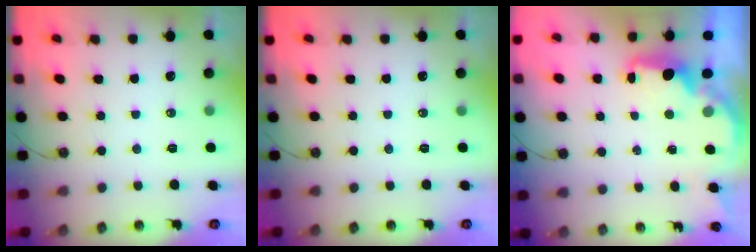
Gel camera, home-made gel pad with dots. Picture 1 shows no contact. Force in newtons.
{"total": 0.0}
{"total": 2.2, "press": 2.1, "slide": 0.7}